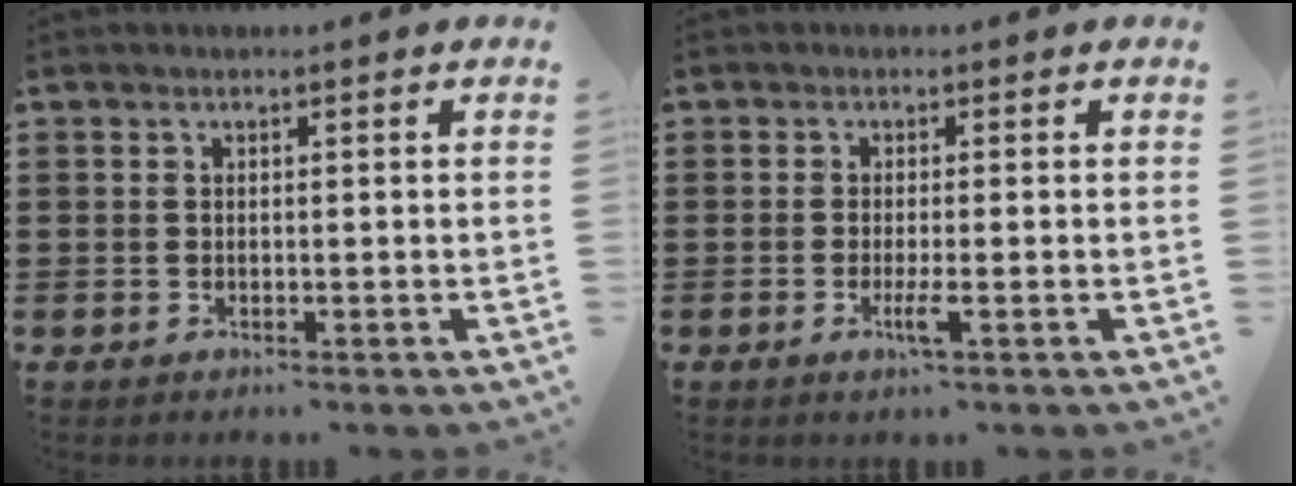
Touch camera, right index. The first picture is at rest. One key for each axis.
{"total": 3.0, "fx": -1.2, "fy": 0.1, "fz": 2.7, "tx": -0.061, "ty": -0.011, "tz": -0.026}